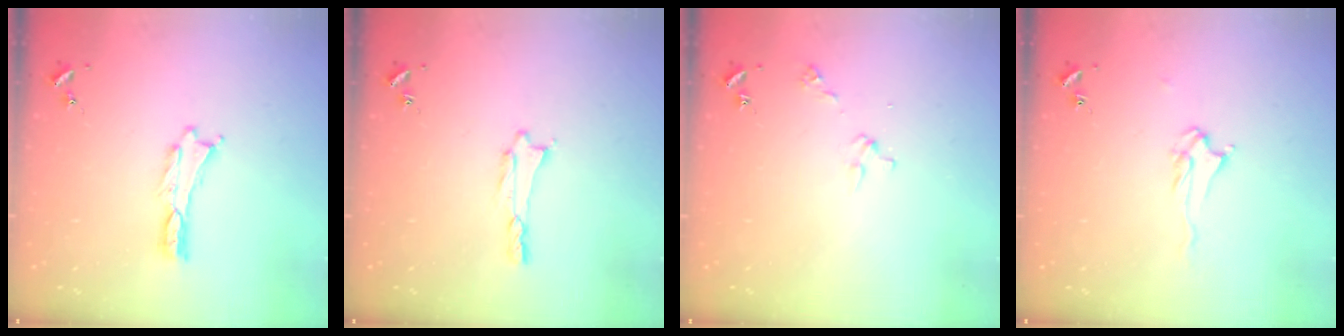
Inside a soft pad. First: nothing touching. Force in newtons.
{"total": 0.7, "press": 0.7, "slide": 0.1}
{"total": 2.9, "press": 2.9, "slide": 0.2}
{"total": 2.5, "press": 2.4, "slide": 0.4}